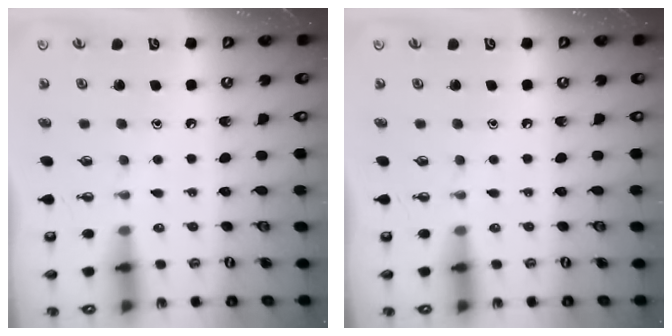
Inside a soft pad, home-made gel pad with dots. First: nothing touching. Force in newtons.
{"total": 0.0}